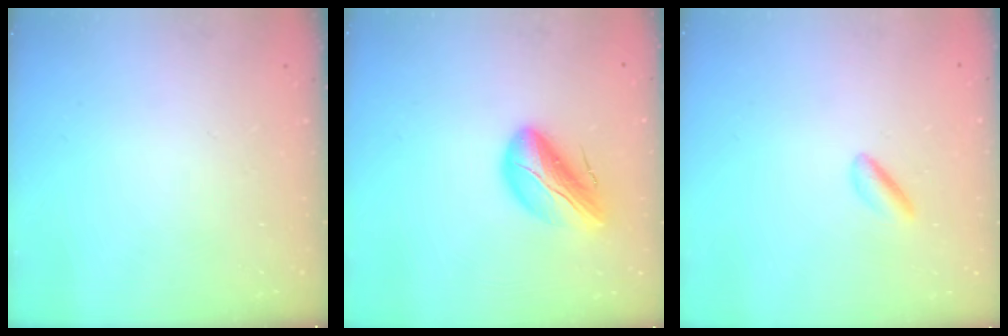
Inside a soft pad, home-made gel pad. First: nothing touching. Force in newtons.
{"total": 14.2, "press": 13.6, "slide": 3.9}
{"total": 2.1, "press": 2.0, "slide": 0.8}